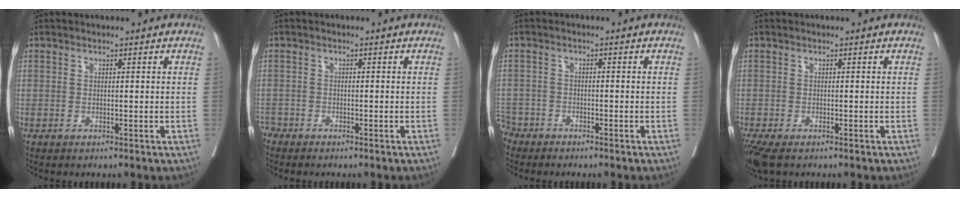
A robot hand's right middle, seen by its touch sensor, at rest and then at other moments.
{"total": 1.7, "force": [-1.6, 0.6, -0.2], "torque": [0.005, 0.000, -0.032]}
{"total": 3.8, "force": [-3.3, 1.7, -0.5], "torque": [0.008, 0.001, -0.070]}
{"total": 5.6, "force": [-4.0, 2.0, 3.3], "torque": [-0.070, -0.018, -0.070]}